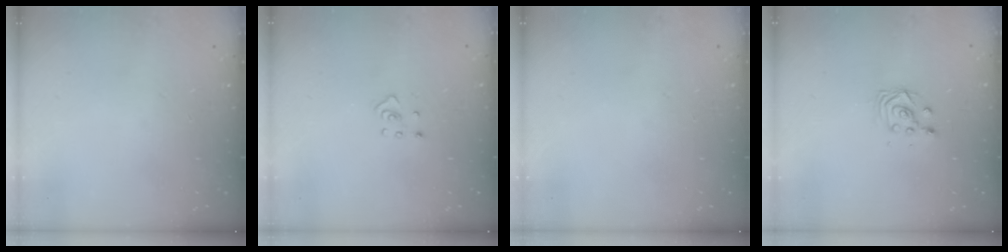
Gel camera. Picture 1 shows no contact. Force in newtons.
{"total": 2.4, "press": 2.3, "slide": 0.4}
{"total": 0.0}
{"total": 2.9, "press": 2.9, "slide": 0.1}